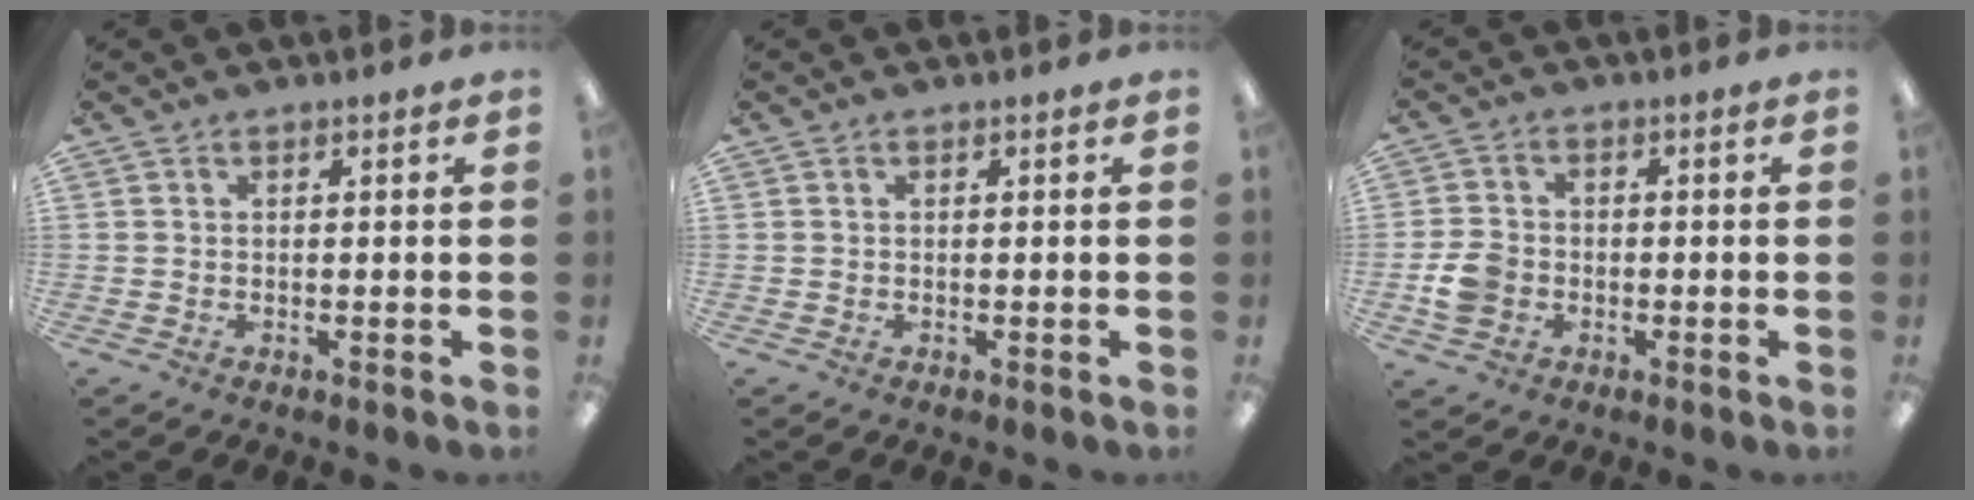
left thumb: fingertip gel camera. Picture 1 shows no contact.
{"total": 0.0}
{"total": 5.8, "force": [-1.6, 4.7, 2.9], "torque": [-0.053, 0.008, -0.030]}